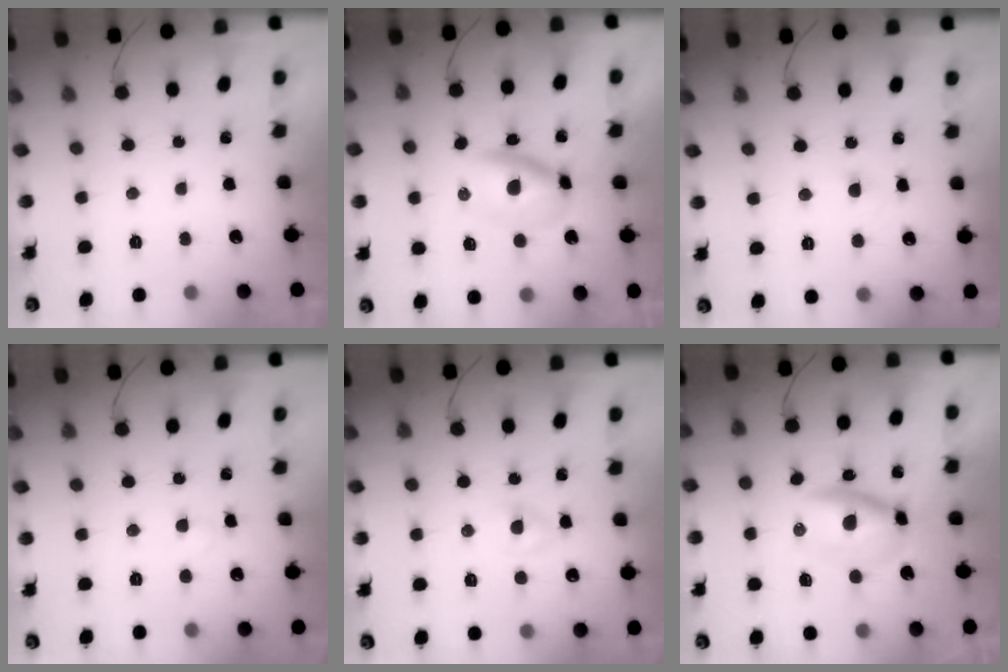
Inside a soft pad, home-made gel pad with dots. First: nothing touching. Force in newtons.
{"total": 6.0, "press": 5.9, "slide": 1.1}
{"total": 2.1, "press": 2.0, "slide": 0.7}
{"total": 1.3, "press": 1.1, "slide": 0.7}
{"total": 2.0, "press": 1.9, "slide": 0.7}
{"total": 6.4, "press": 6.2, "slide": 1.5}